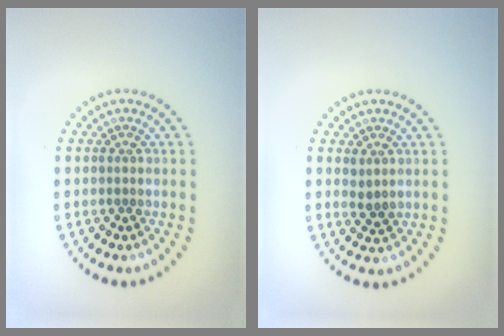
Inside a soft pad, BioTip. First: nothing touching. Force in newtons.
{"total": 1.2, "press": 1.1, "slide": 0.5}